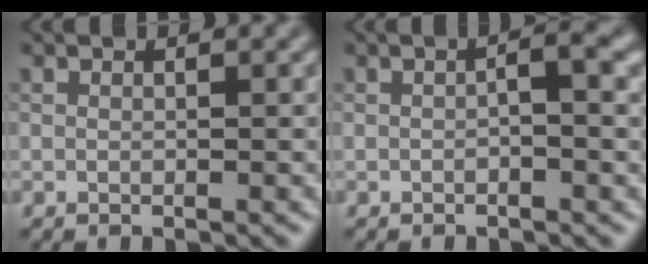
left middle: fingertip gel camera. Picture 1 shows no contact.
{"total": 2.0, "force": [-0.2, 0.4, 2.0], "torque": [-0.032, 0.004, -0.004]}